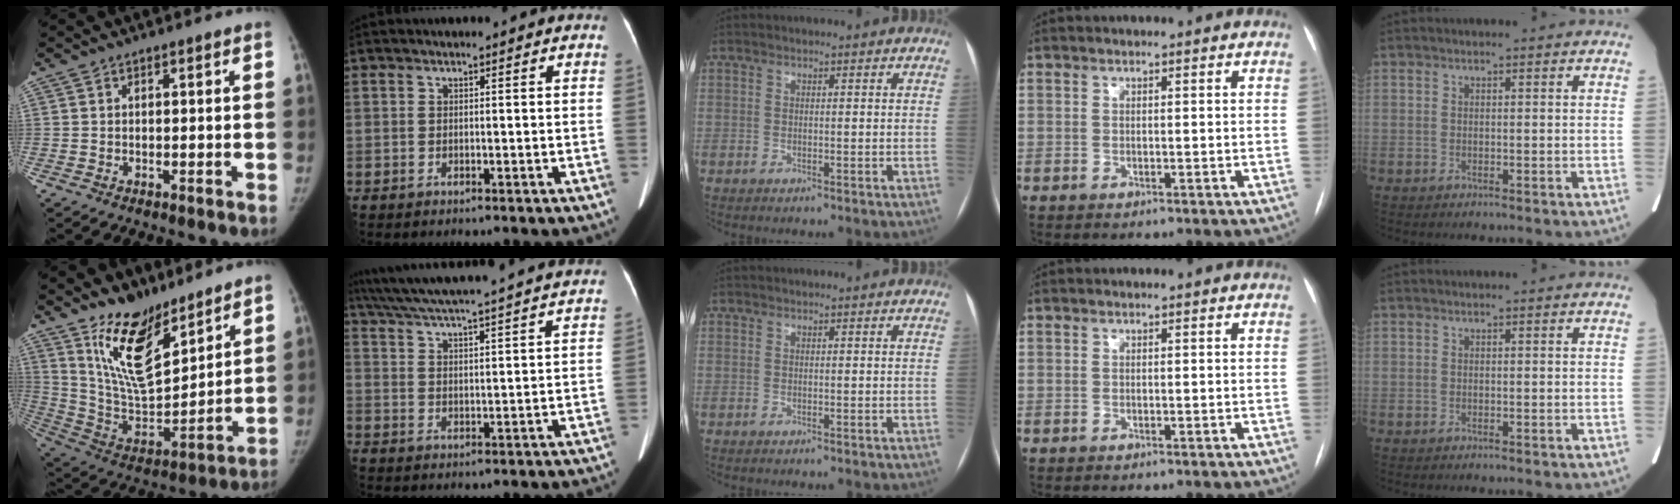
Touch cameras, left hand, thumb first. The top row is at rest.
{"thumb": {"total": 17.4, "force": [11.8, 7.3, 10.6], "torque": [-0.139, -0.085, 0.230]}, "index": {"total": 27.2, "force": [24.5, 0.5, 11.9], "torque": [-0.207, 0.003, 0.331]}}